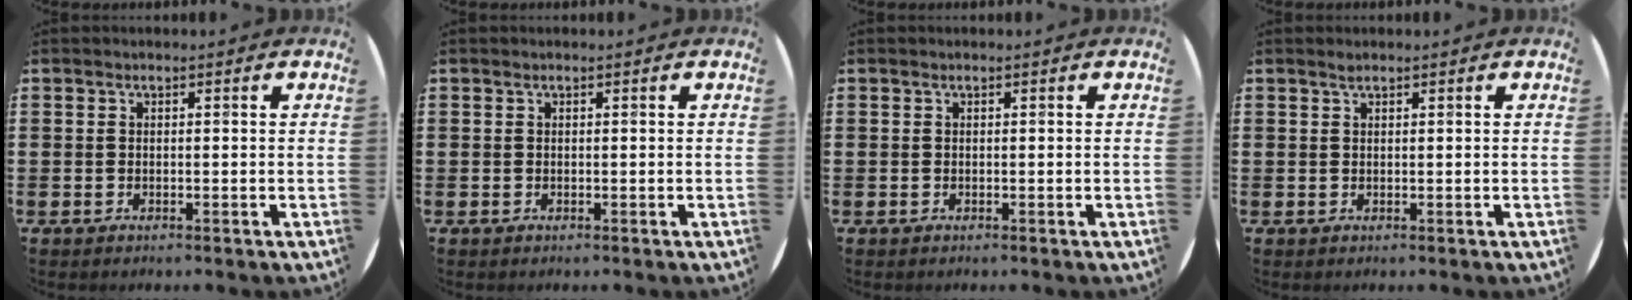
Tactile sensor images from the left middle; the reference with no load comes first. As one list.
[{"total": 0.0}, {"total": 0.0}, {"total": 0.6, "force": [0.6, 0.0, 0.1], "torque": [-0.003, 0.001, 0.011]}]